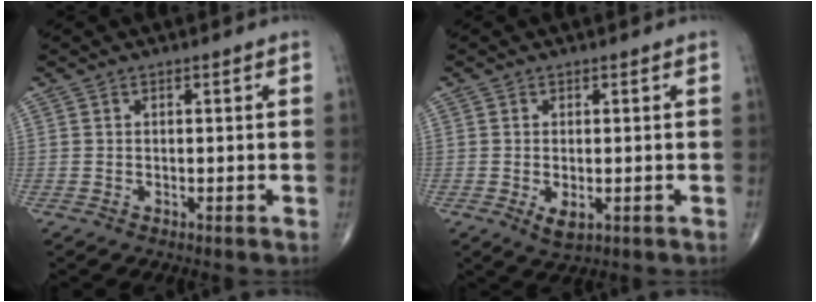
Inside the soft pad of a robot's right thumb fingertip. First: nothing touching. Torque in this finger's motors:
{"motor_torque": [-0.21, 0.24, 0.22, 0.21, 0.10]}